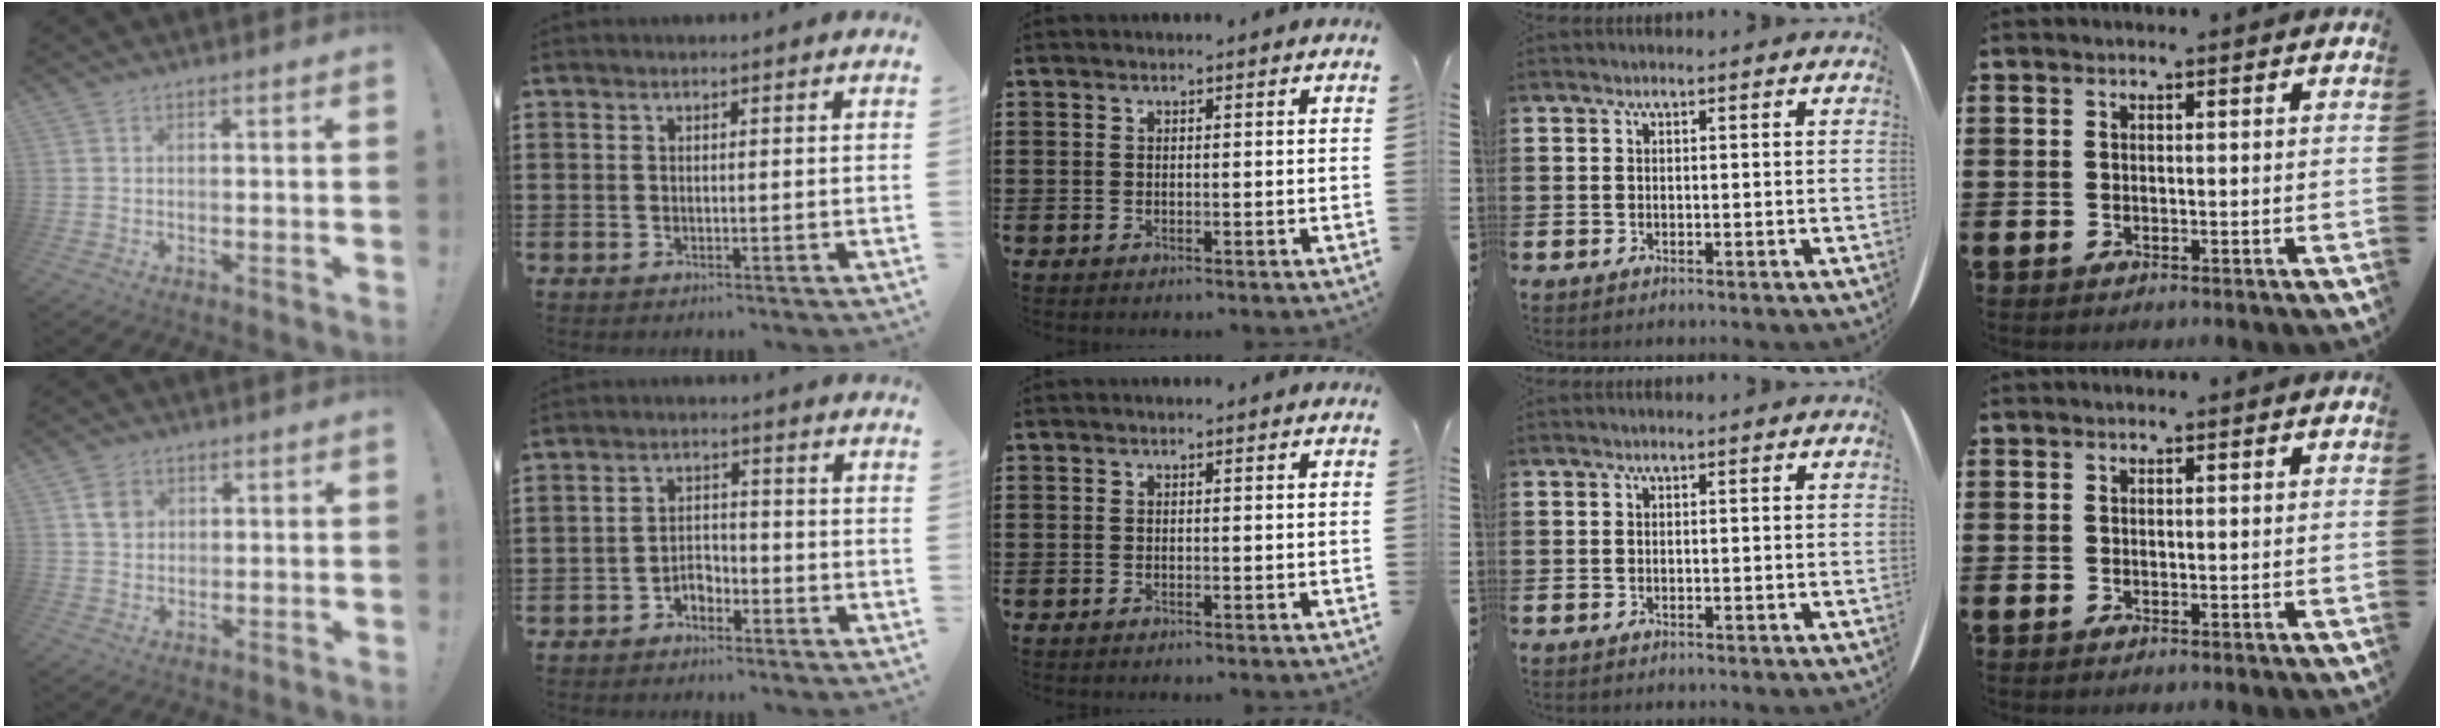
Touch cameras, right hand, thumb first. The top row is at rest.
{"thumb": {"total": 4.2, "force": [1.7, 3.6, 1.5], "torque": [-0.008, -0.005, 0.030]}, "index": {"total": 2.7, "force": [-2.2, 1.3, 1.1], "torque": [-0.025, 0.006, -0.045]}}